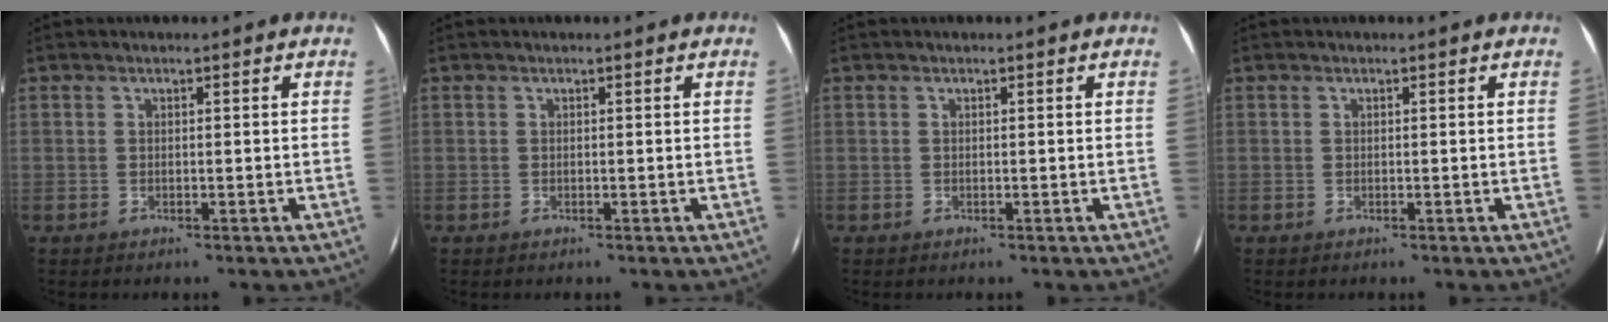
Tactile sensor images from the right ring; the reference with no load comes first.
{"total": 0.0}
{"total": 0.0}
{"total": 0.0}